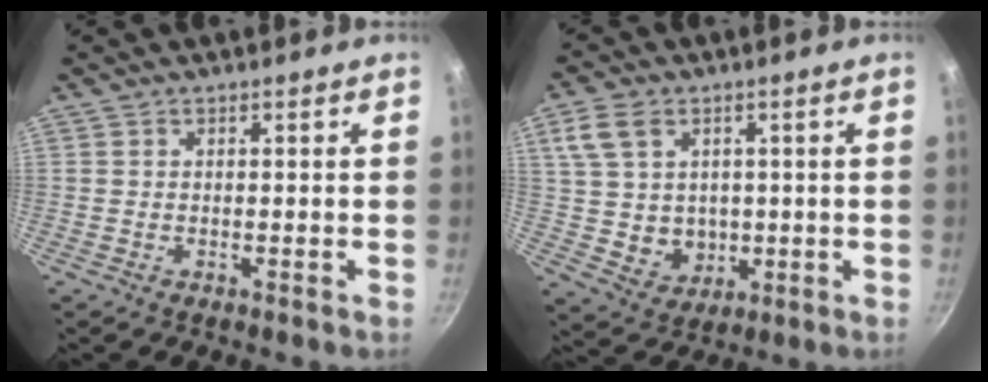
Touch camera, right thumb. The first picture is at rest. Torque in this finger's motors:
{"motor_torque": [0.00, 0.03, 0.05, -0.02, 0.02]}